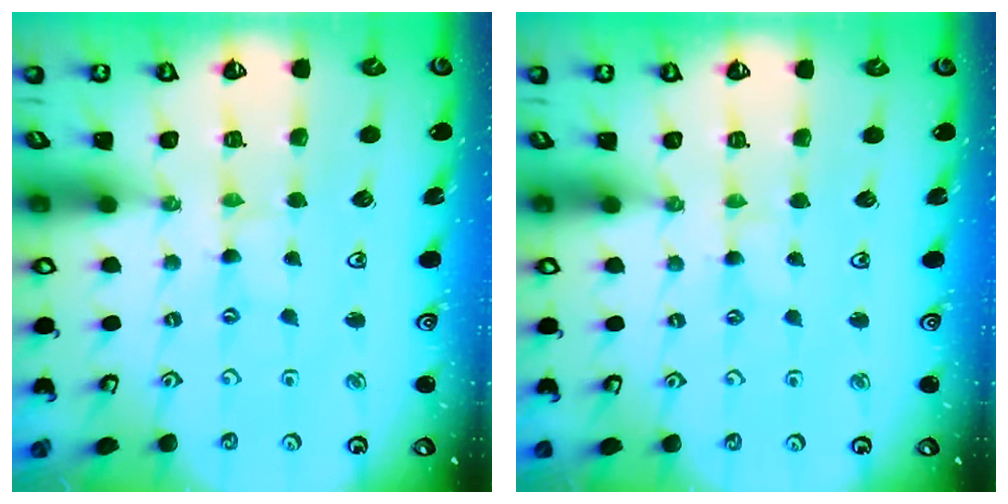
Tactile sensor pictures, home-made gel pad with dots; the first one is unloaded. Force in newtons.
{"total": 0.9, "press": 0.9, "slide": 0.2}